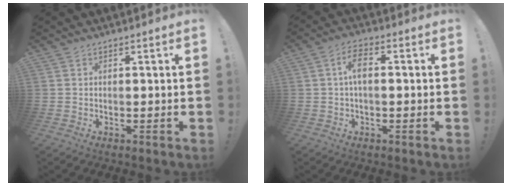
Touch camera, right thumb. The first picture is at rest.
{"total": 5.6, "force": [0.3, 2.5, 5.0], "torque": [-0.096, 0.008, 0.003]}